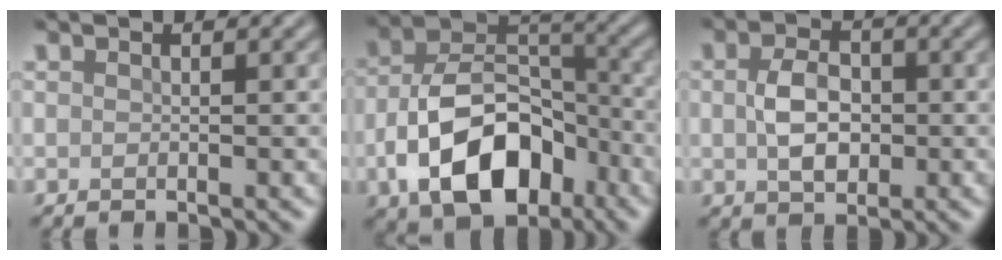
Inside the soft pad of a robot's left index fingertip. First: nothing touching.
{"total": 10.6, "force": [-4.3, 6.5, 7.2], "torque": [-0.127, 0.003, -0.078]}
{"total": 4.1, "force": [0.0, 2.8, 3.1], "torque": [-0.063, -0.001, -0.002]}